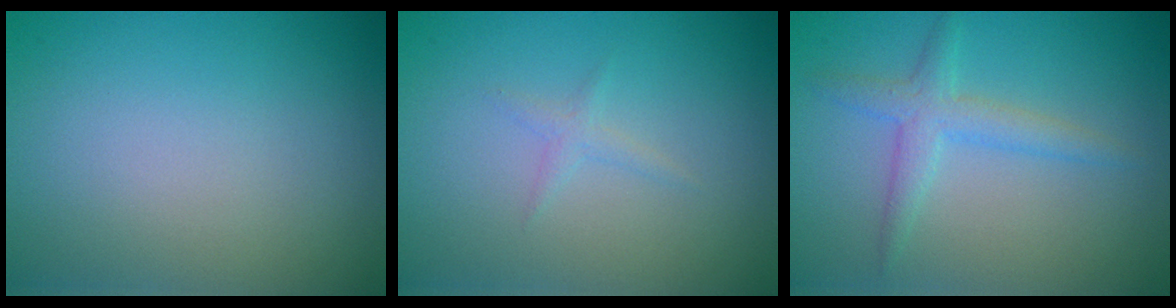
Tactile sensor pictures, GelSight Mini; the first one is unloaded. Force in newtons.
{"total": 0.9, "press": 0.9, "slide": 0.0}
{"total": 1.8, "press": 1.8, "slide": 0.1}